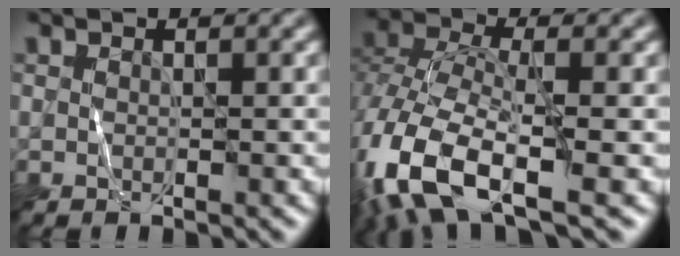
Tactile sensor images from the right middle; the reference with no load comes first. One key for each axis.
{"total": 10.9, "fx": -5.3, "fy": 4.6, "fz": 8.3, "tx": -0.183, "ty": -0.012, "tz": -0.108}